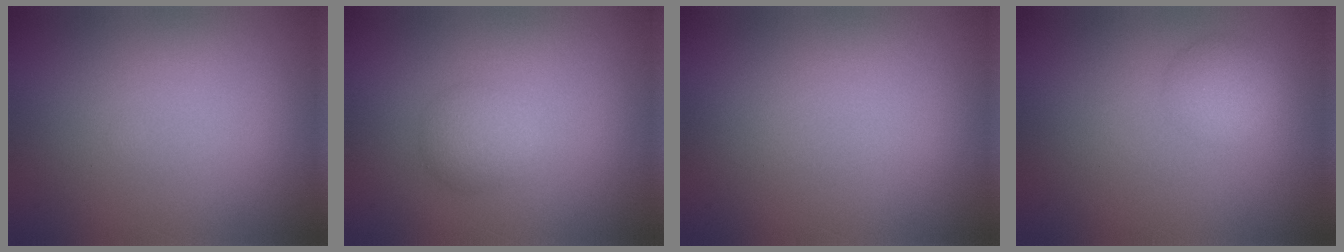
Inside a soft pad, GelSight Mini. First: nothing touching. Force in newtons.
{"total": 2.1, "press": 2.1, "slide": 0.1}
{"total": 0.0}
{"total": 2.3, "press": 2.3, "slide": 0.1}